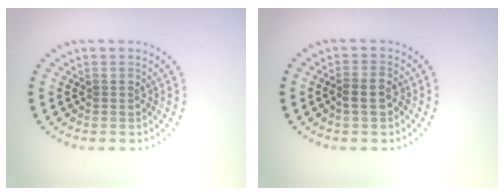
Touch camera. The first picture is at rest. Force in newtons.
{"total": 2.4, "press": 2.3, "slide": 0.8}